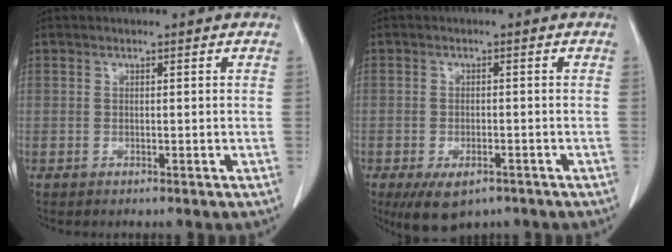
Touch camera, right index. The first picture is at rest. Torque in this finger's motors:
{"motor_torque": [0.78, -0.75, 0.35, 0.09]}